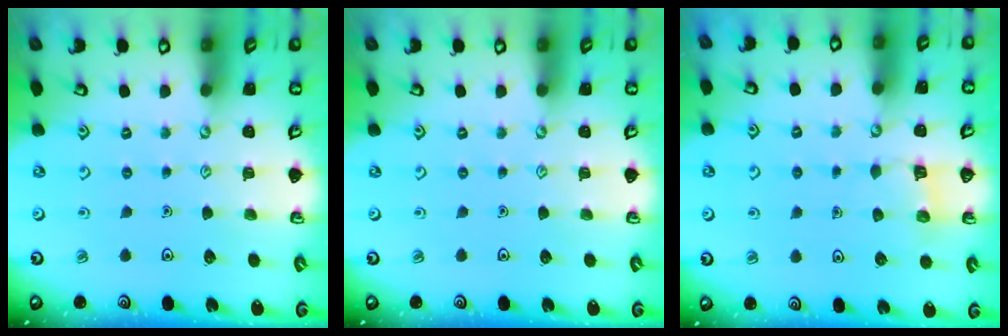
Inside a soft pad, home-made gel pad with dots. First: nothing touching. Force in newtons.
{"total": 0.0}
{"total": 4.1, "press": 4.1, "slide": 0.4}